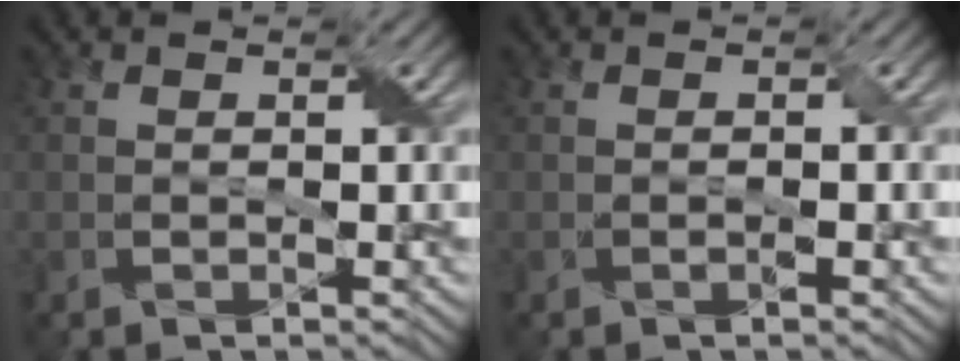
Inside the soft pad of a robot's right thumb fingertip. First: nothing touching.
{"total": 1.1, "force": [-0.3, 0.2, 1.0], "torque": [-0.020, 0.001, -0.005]}